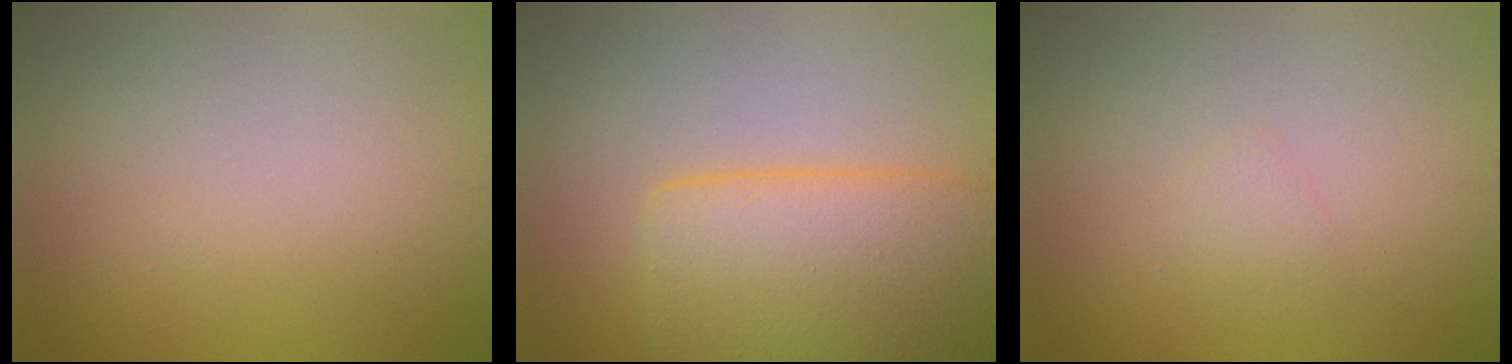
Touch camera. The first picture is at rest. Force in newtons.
{"total": 7.9, "press": 7.9, "slide": 0.5}
{"total": 1.0, "press": 1.0, "slide": 0.1}